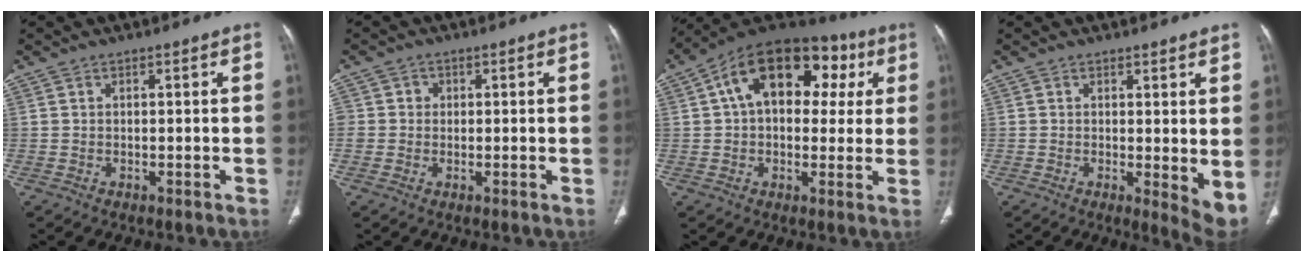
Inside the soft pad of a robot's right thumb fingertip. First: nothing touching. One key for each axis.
{"total": 2.4, "fx": 0.2, "fy": 2.3, "fz": 0.4, "tx": 0.013, "ty": 0.006, "tz": 0.002}
{"total": 20.8, "fx": 6.1, "fy": 13.0, "fz": 15.0, "tx": -0.191, "ty": 0.040, "tz": 0.083}
{"total": 5.4, "fx": 0.7, "fy": 1.9, "fz": 5.0, "tx": -0.066, "ty": -0.018, "tz": 0.013}